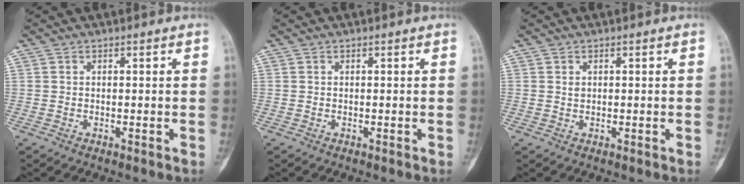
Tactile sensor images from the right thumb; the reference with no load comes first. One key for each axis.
{"total": 0.0}
{"total": 0.8, "fx": 0.3, "fy": 0.6, "fz": 0.4, "tx": 0.000, "ty": 0.002, "tz": 0.005}